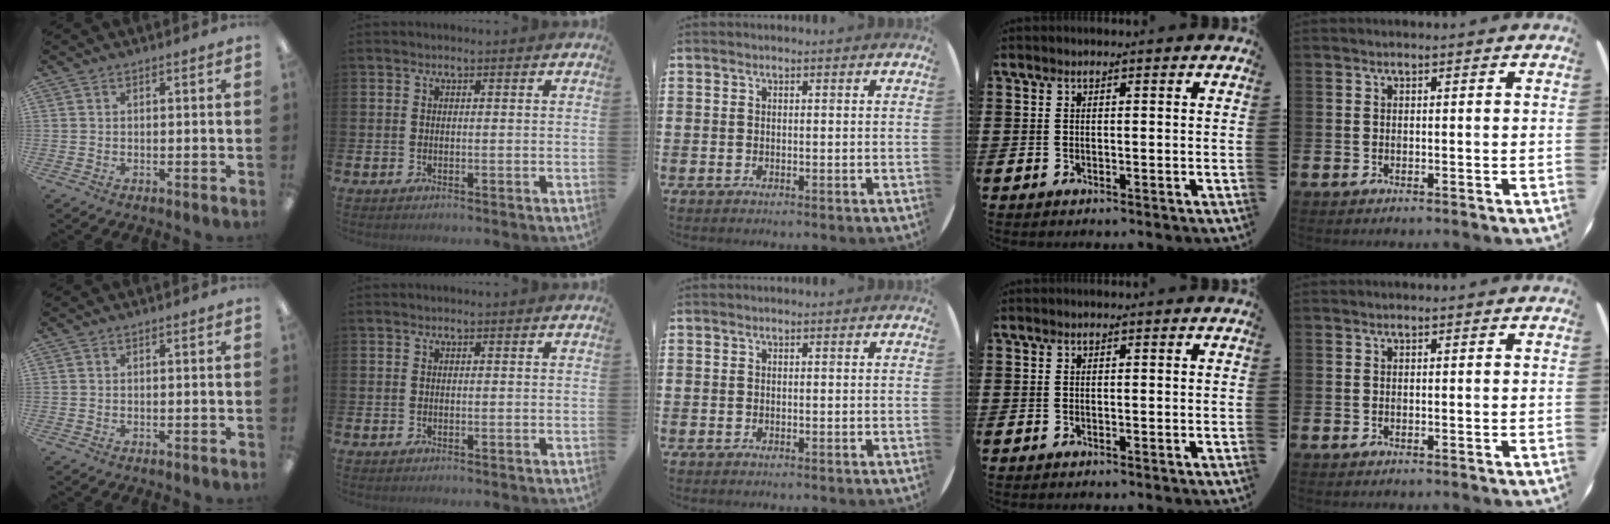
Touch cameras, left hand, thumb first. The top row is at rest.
{}